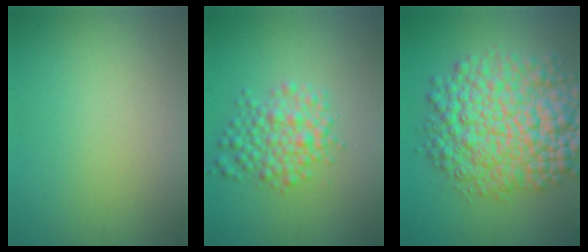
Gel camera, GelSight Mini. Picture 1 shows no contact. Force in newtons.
{"total": 3.7, "press": 3.7, "slide": 0.1}
{"total": 11.0, "press": 11.0, "slide": 0.2}